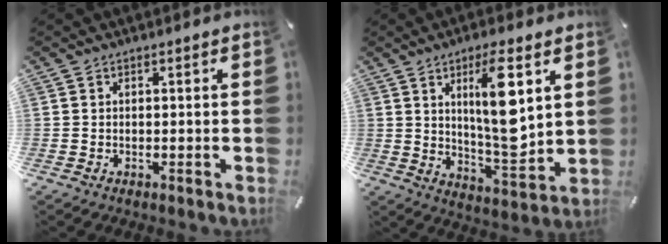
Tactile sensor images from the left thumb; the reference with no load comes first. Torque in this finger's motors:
{"motor_torque": [2.09, 2.92, 1.47, -1.30, 0.62]}